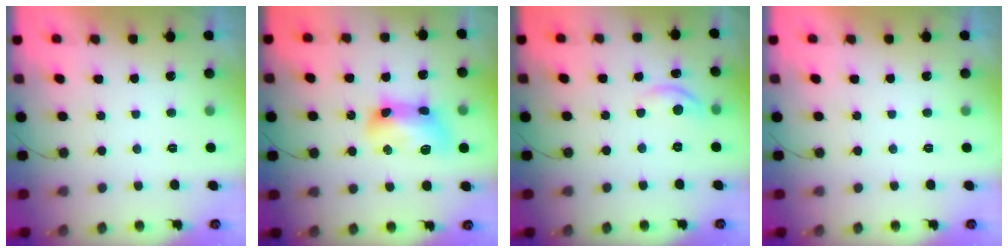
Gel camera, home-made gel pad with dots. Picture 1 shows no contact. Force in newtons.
{"total": 10.5, "press": 10.4, "slide": 0.6}
{"total": 5.5, "press": 5.5, "slide": 0.6}
{"total": 0.0}